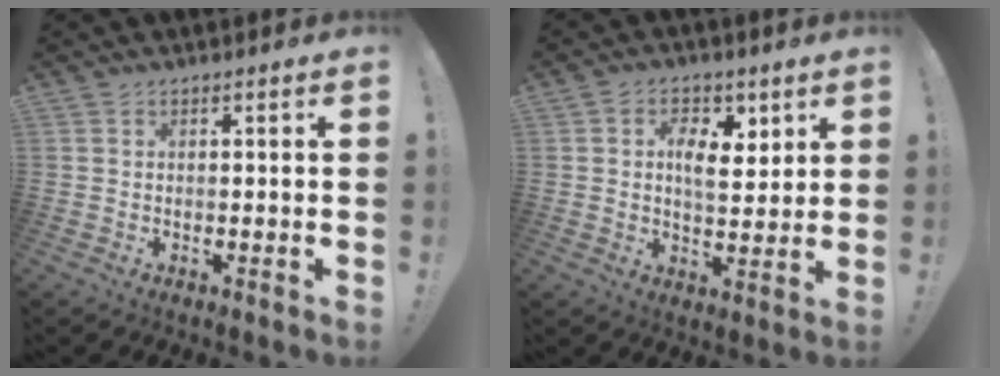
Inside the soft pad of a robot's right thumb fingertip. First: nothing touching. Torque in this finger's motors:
{"motor_torque": [-0.12, 1.44, 0.18, 0.07, 0.03]}